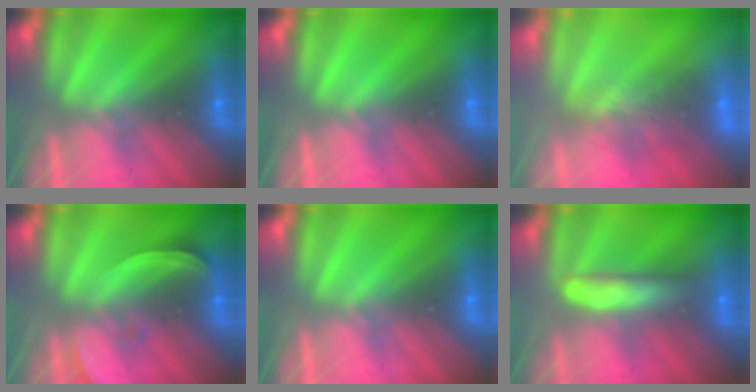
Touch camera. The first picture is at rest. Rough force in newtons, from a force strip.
{"total": 0.0}
{"total": 5.8}
{"total": 2.6}
{"total": 0.0}
{"total": 7.8}